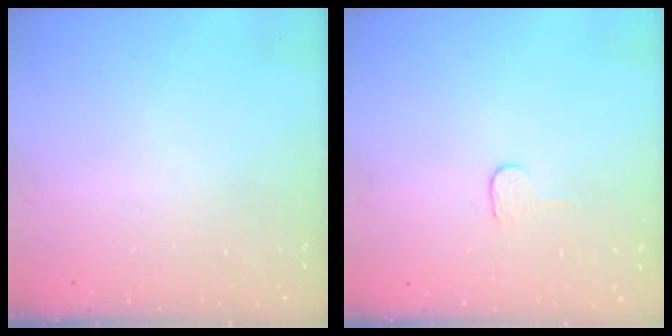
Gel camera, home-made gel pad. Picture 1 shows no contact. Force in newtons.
{"total": 2.3, "press": 2.3, "slide": 0.2}